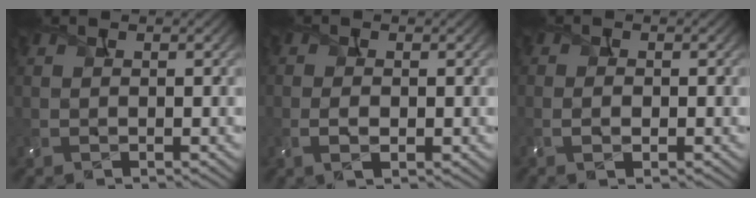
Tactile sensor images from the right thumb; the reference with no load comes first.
{"total": 2.1, "force": [-0.6, 0.9, 1.8], "torque": [-0.039, -0.003, -0.010]}
{"total": 1.8, "force": [-0.7, 0.6, 1.6], "torque": [-0.031, -0.002, -0.011]}